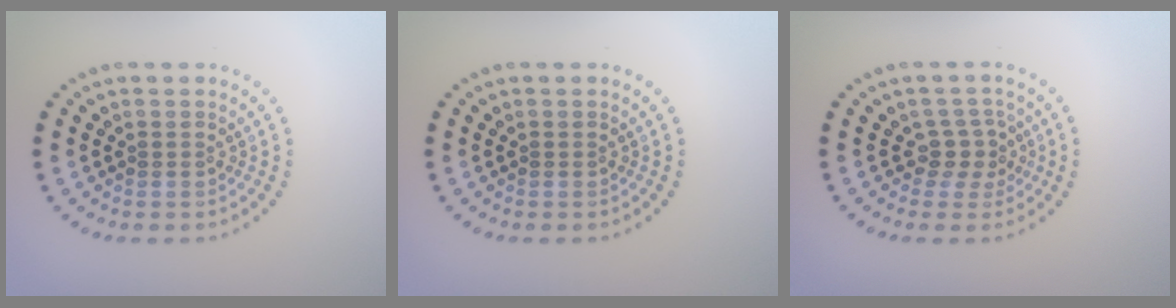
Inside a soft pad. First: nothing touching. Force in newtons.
{"total": 0.0}
{"total": 2.3, "press": 1.8, "slide": 1.5}